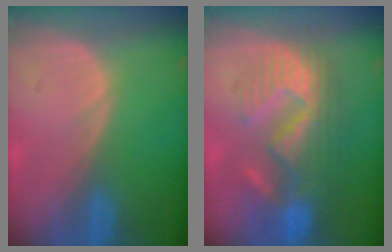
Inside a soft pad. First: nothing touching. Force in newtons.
{"total": 10.6, "press": 10.0, "slide": 3.7}